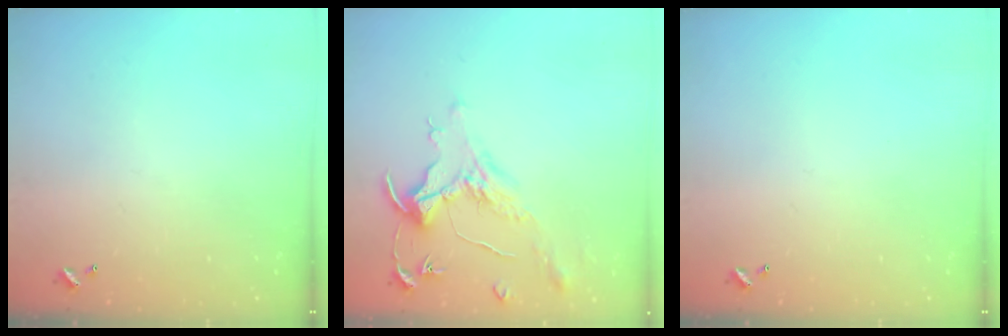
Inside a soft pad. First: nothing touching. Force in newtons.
{"total": 1.6, "press": 1.4, "slide": 0.7}
{"total": 0.0}